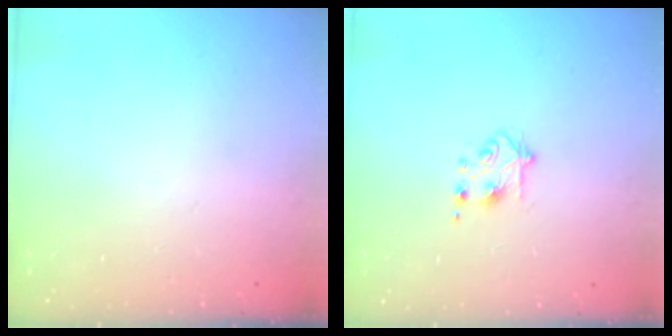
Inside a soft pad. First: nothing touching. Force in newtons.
{"total": 4.9, "press": 4.9, "slide": 0.7}